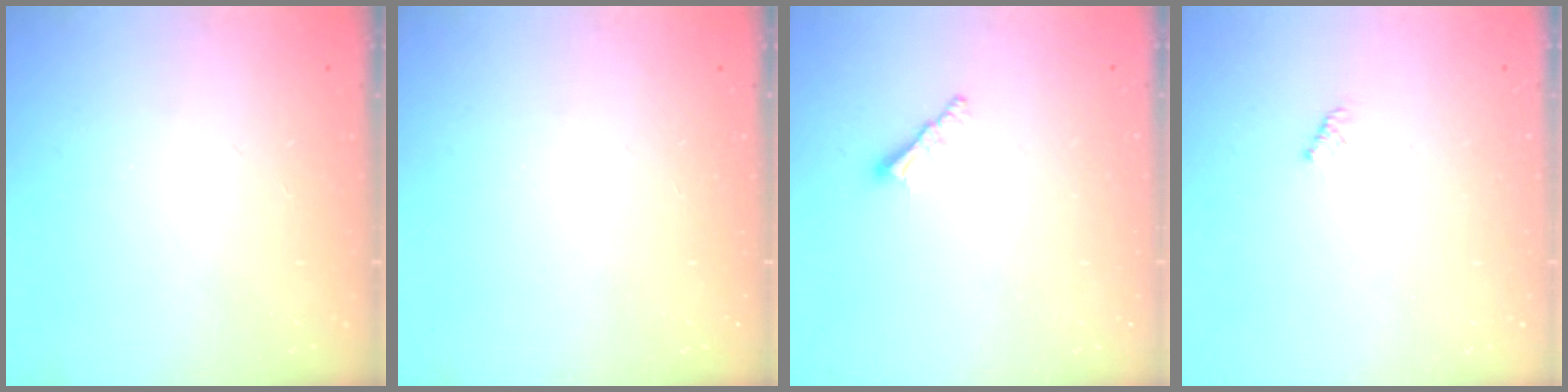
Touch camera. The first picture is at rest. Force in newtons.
{"total": 0.0}
{"total": 2.1, "press": 2.0, "slide": 0.5}
{"total": 1.5, "press": 1.4, "slide": 0.4}